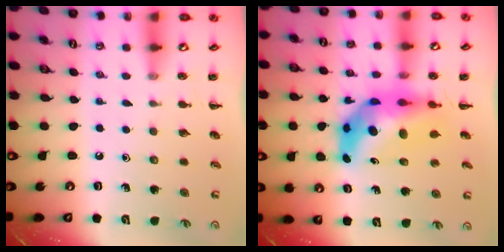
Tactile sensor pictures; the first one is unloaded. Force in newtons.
{"total": 11.0, "press": 10.4, "slide": 3.4}